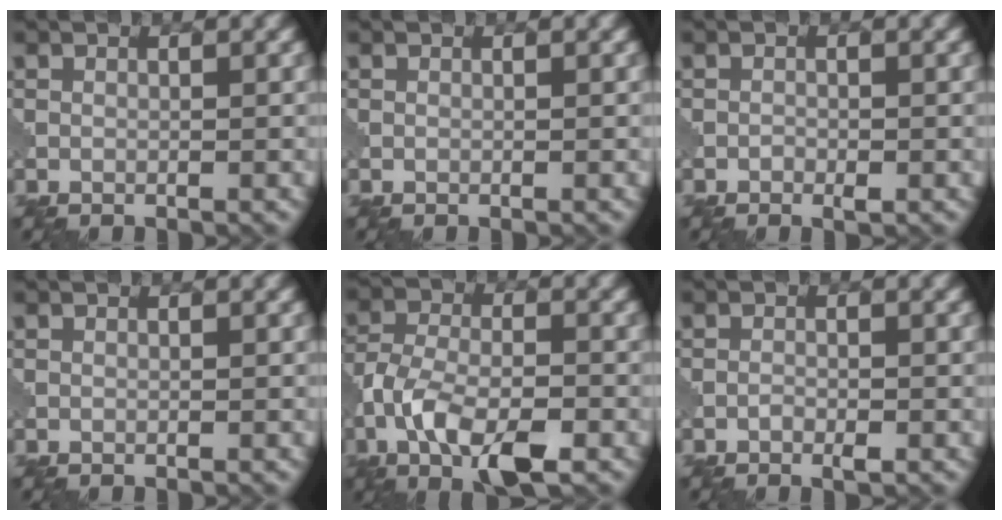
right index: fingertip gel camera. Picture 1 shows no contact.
{"total": 0.0}
{"total": 0.9, "force": [-0.5, 0.5, 0.6], "torque": [-0.009, 0.001, -0.009]}
{"total": 0.0}
{"total": 7.3, "force": [-3.8, 2.9, 5.5], "torque": [-0.109, 0.000, -0.078]}
{"total": 1.2, "force": [-0.7, 0.4, 0.8], "torque": [-0.016, 0.001, -0.015]}